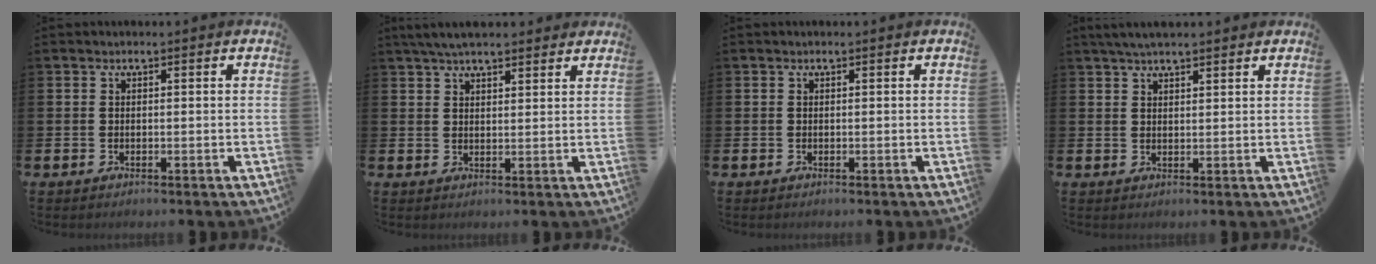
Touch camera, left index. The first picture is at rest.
{"total": 4.3, "force": [3.9, 1.0, 1.5], "torque": [-0.031, -0.008, 0.072]}
{"total": 0.0}
{"total": 3.4, "force": [2.9, 0.7, 1.5], "torque": [-0.028, -0.002, 0.053]}